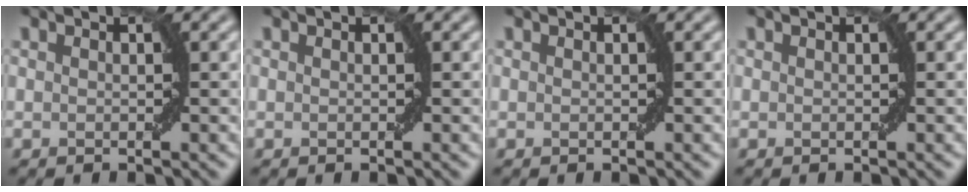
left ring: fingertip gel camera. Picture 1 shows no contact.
{"total": 0.0}
{"total": 0.0}
{"total": 0.0}